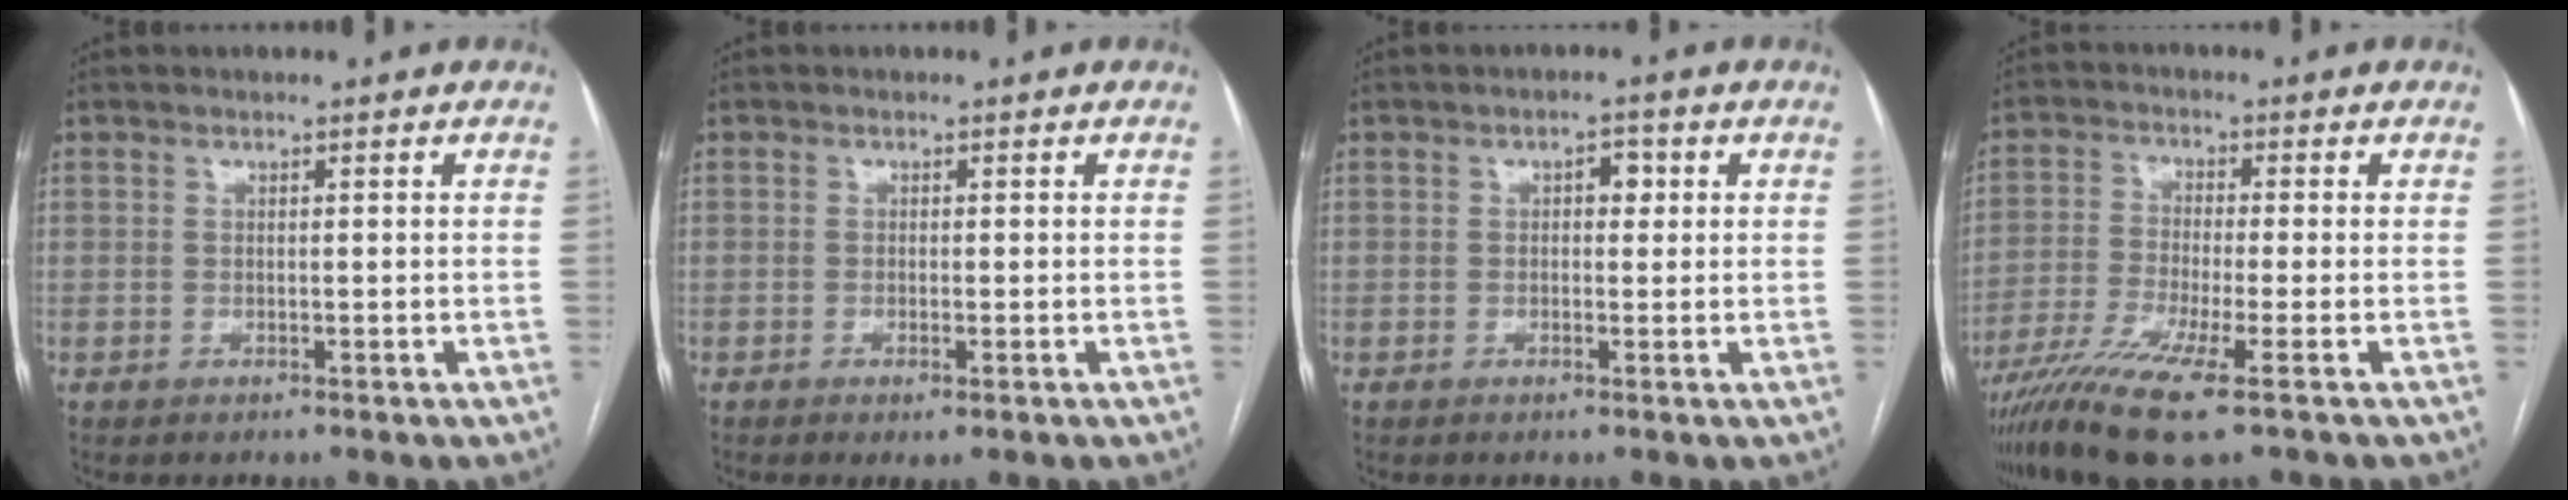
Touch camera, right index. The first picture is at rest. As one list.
[{"total": 1.6, "force": [-0.7, 0.2, 1.4], "torque": [-0.022, -0.003, -0.009]}, {"total": 2.4, "force": [0.6, 1.3, 1.9], "torque": [-0.026, 0.012, 0.007]}, {"total": 10.9, "force": [-6.8, 0.1, 8.5], "torque": [-0.168, -0.024, -0.123]}]